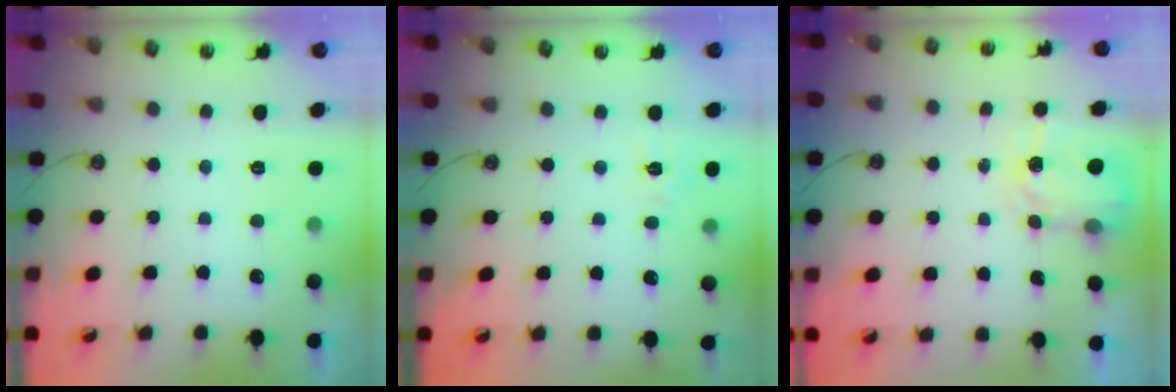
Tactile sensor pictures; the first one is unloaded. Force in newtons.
{"total": 5.3, "press": 5.2, "slide": 0.7}
{"total": 3.8, "press": 3.7, "slide": 0.6}